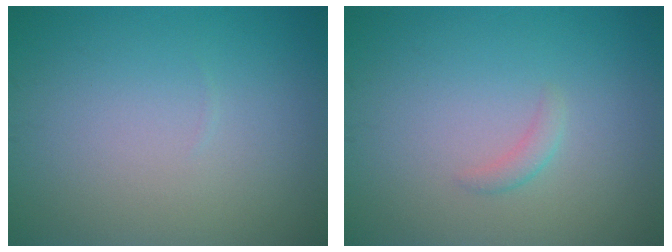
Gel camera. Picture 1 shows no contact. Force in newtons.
{"total": 1.0, "press": 1.0, "slide": 0.0}